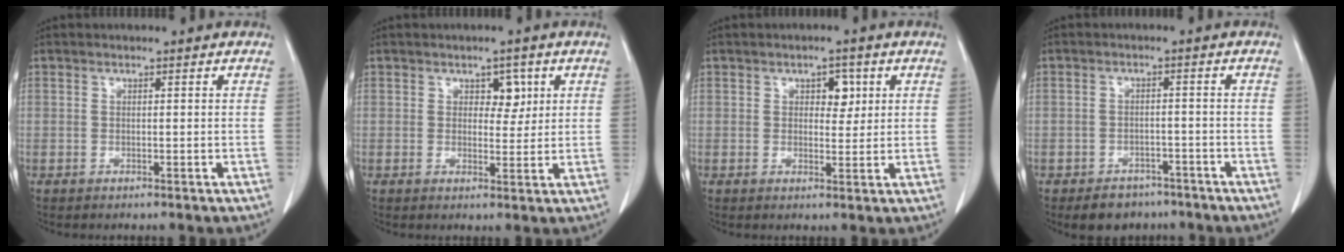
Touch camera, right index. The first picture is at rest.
{"total": 3.2, "force": [1.3, 2.0, 2.1], "torque": [-0.022, 0.002, 0.018]}
{"total": 3.3, "force": [1.2, 2.0, 2.3], "torque": [-0.030, 0.004, 0.017]}
{"total": 5.5, "force": [-4.3, 3.3, 1.1], "torque": [-0.012, 0.008, -0.062]}